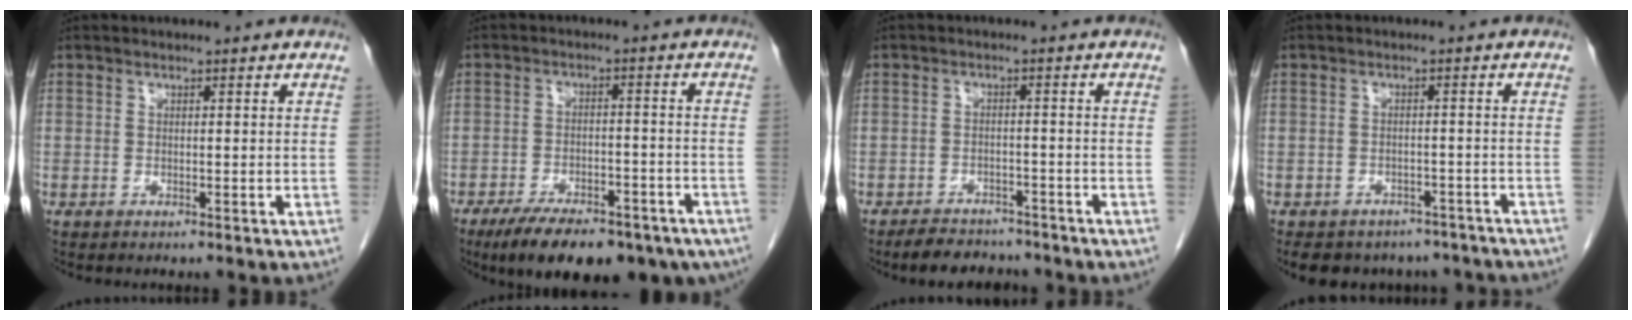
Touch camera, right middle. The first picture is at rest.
{"total": 17.1, "force": [-12.2, 6.8, 9.9], "torque": [-0.135, -0.003, -0.170]}
{"total": 6.0, "force": [-5.3, 2.5, 1.4], "torque": [-0.019, -0.001, -0.079]}
{"total": 12.3, "force": [-10.4, 6.1, 2.9], "torque": [-0.047, 0.006, -0.111]}